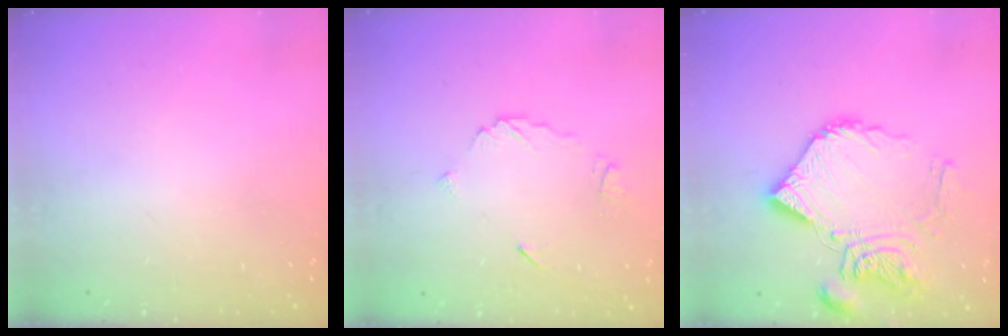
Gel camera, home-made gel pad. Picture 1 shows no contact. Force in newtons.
{"total": 4.8, "press": 4.8, "slide": 0.1}
{"total": 15.8, "press": 15.7, "slide": 1.4}